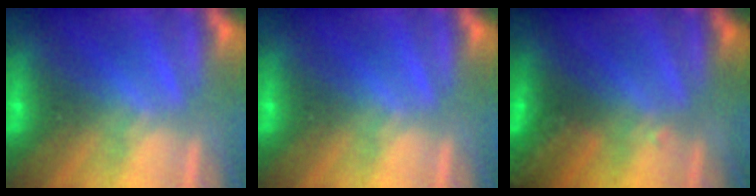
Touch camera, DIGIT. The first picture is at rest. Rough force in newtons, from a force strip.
{"total": 0.0}
{"total": 2.8}